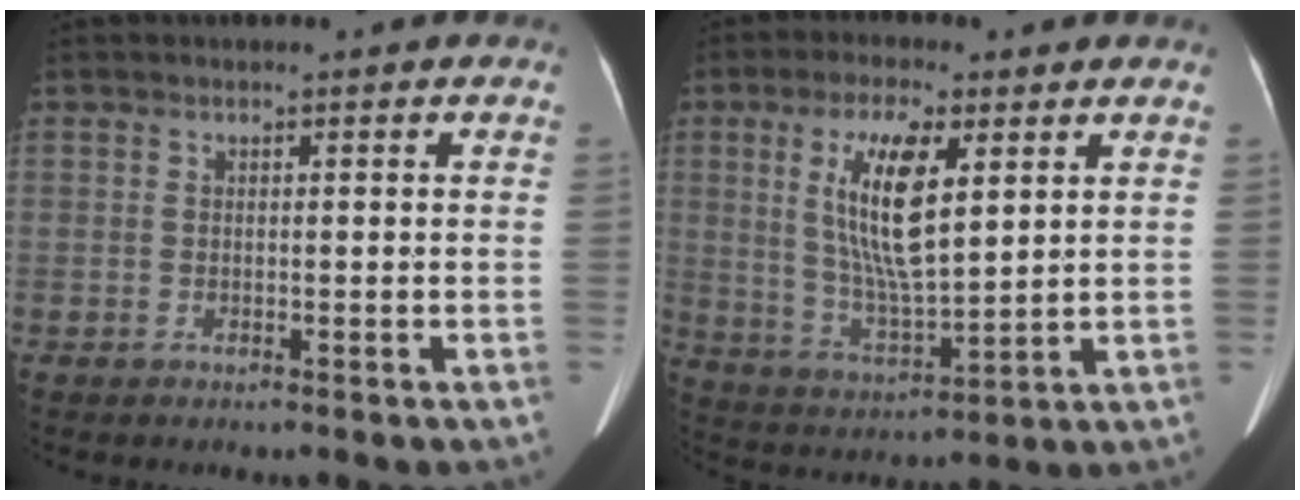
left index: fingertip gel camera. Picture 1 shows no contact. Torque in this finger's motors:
{"motor_torque": [1.99, -0.15, 1.05, 0.21]}